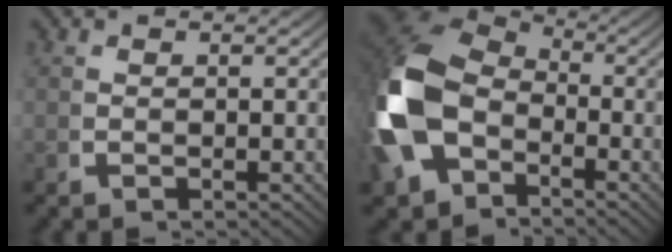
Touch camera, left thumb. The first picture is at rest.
{"total": 12.6, "force": [-0.6, 9.3, 8.5], "torque": [-0.216, -0.023, 0.005]}